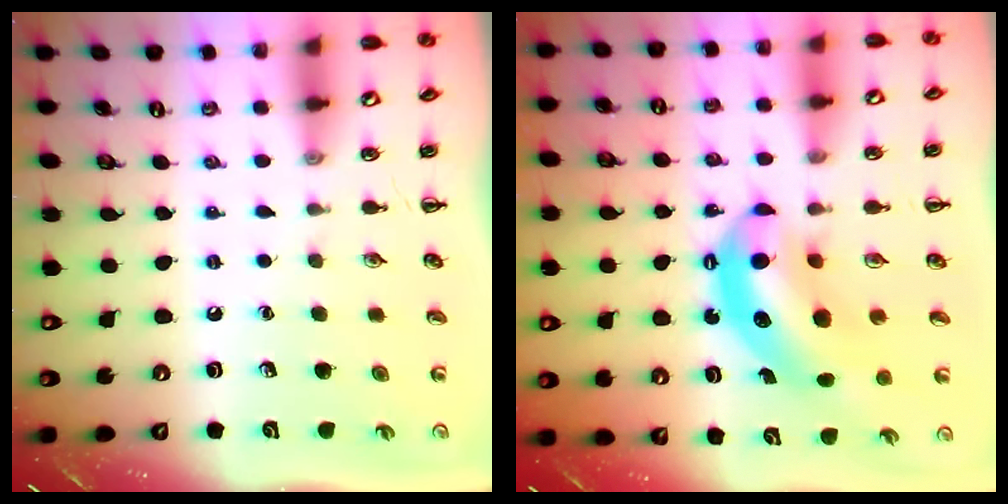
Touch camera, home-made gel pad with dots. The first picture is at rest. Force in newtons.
{"total": 10.2, "press": 9.9, "slide": 2.5}